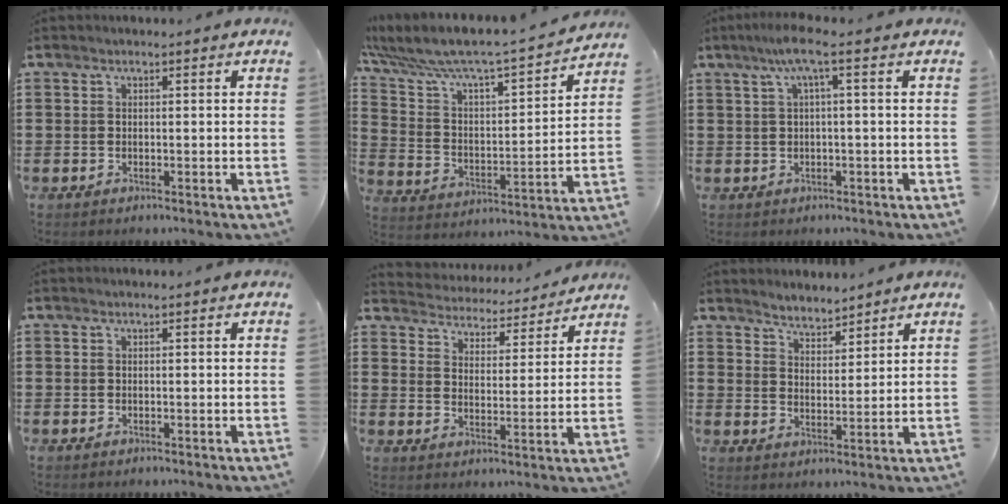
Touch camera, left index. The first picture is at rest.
{"total": 5.8, "force": [5.4, 0.8, 2.1], "torque": [-0.071, -0.054, 0.081]}
{"total": 4.4, "force": [1.4, -0.1, 4.1], "torque": [-0.082, 0.001, 0.021]}
{"total": 0.0}
{"total": 4.2, "force": [4.1, 0.2, -0.4], "torque": [-0.019, -0.037, 0.067]}
{"total": 3.6, "force": [3.5, 0.5, -0.6], "torque": [-0.002, -0.013, 0.067]}